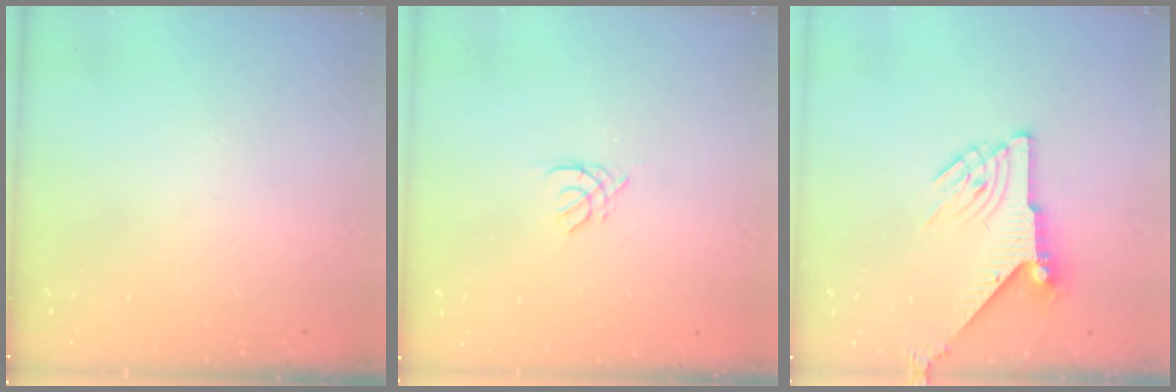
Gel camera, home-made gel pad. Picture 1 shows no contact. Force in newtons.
{"total": 1.4, "press": 1.4, "slide": 0.4}
{"total": 9.6, "press": 9.6, "slide": 0.4}